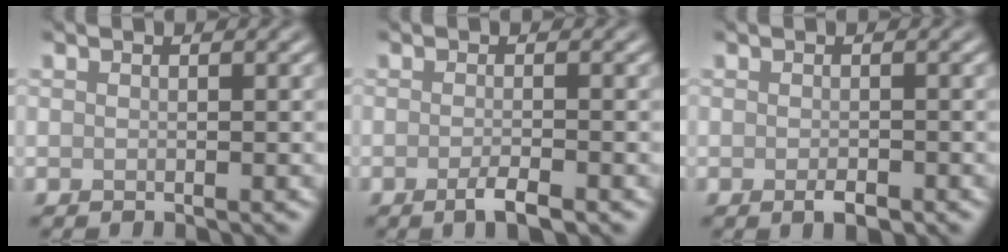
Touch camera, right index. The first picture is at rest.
{"total": 2.1, "force": [-1.2, 0.4, 1.7], "torque": [-0.025, 0.000, -0.024]}
{"total": 1.3, "force": [-0.7, 0.6, 1.0], "torque": [-0.017, -0.003, -0.010]}